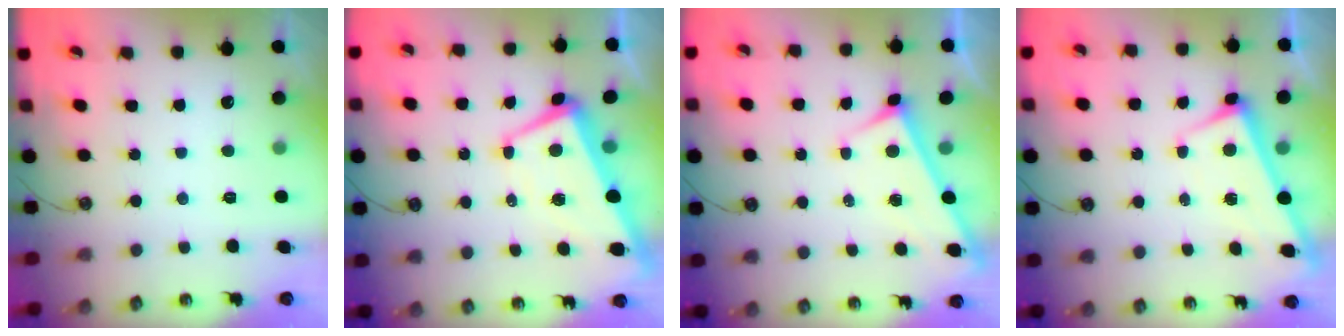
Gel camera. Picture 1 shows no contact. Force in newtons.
{"total": 1.9, "press": 1.7, "slide": 1.0}
{"total": 3.2, "press": 3.2, "slide": 0.3}
{"total": 2.8, "press": 2.8, "slide": 0.5}